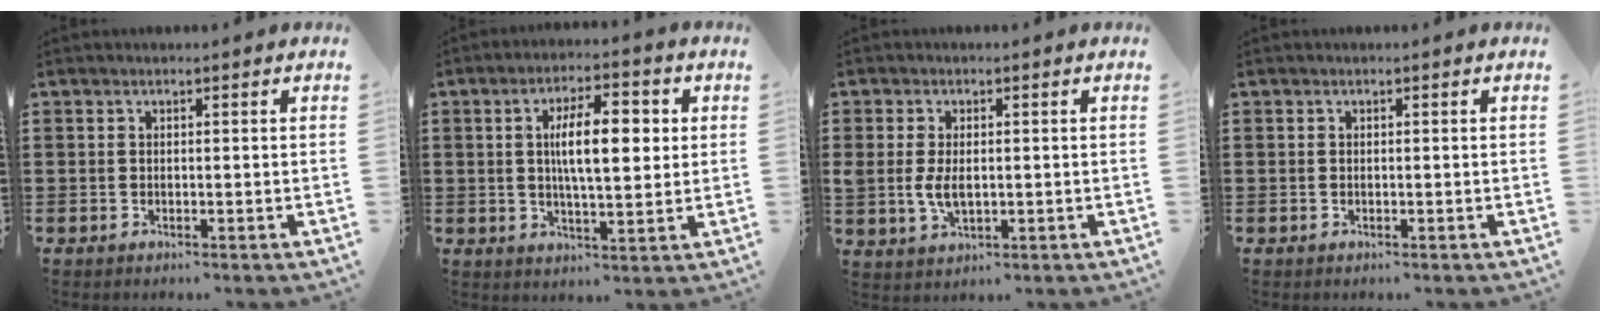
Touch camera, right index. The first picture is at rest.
{"total": 9.4, "force": [1.5, 3.5, 8.6], "torque": [-0.148, 0.007, 0.021]}
{"total": 4.0, "force": [0.0, 2.4, 3.2], "torque": [-0.080, 0.002, -0.004]}
{"total": 0.0}